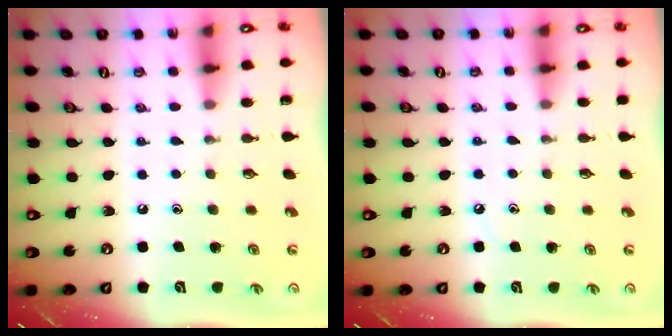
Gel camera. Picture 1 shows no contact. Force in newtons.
{"total": 2.7, "press": 2.7, "slide": 0.4}